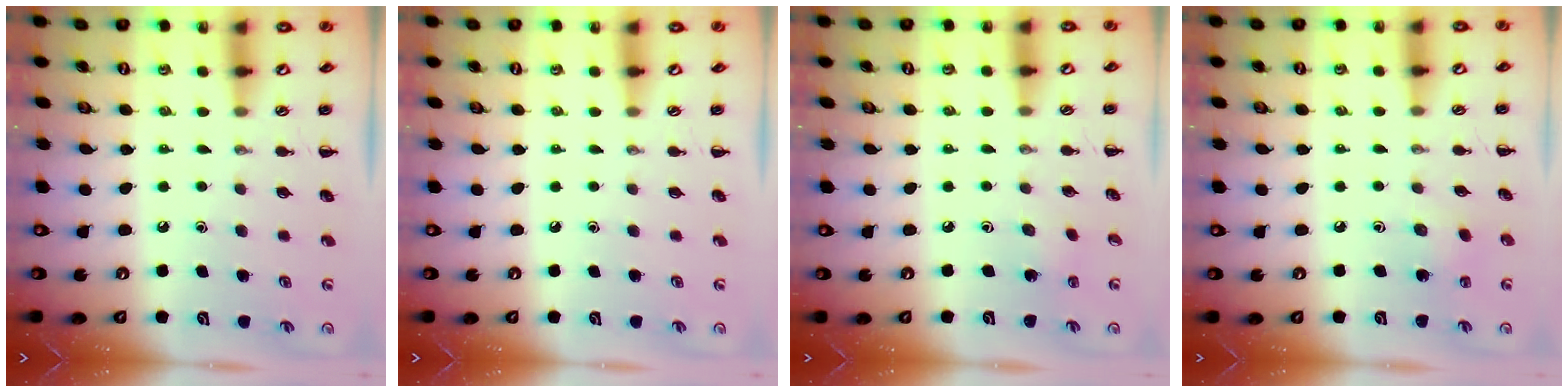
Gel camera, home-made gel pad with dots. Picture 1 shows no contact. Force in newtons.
{"total": 0.0}
{"total": 1.3, "press": 1.2, "slide": 0.6}
{"total": 2.2, "press": 2.0, "slide": 0.7}